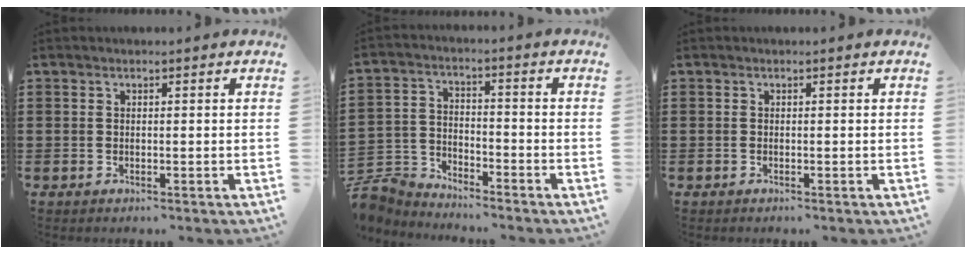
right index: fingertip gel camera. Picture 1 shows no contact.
{"total": 5.6, "force": [-5.3, 1.6, 0.5], "torque": [-0.044, -0.002, -0.117]}
{"total": 0.0}